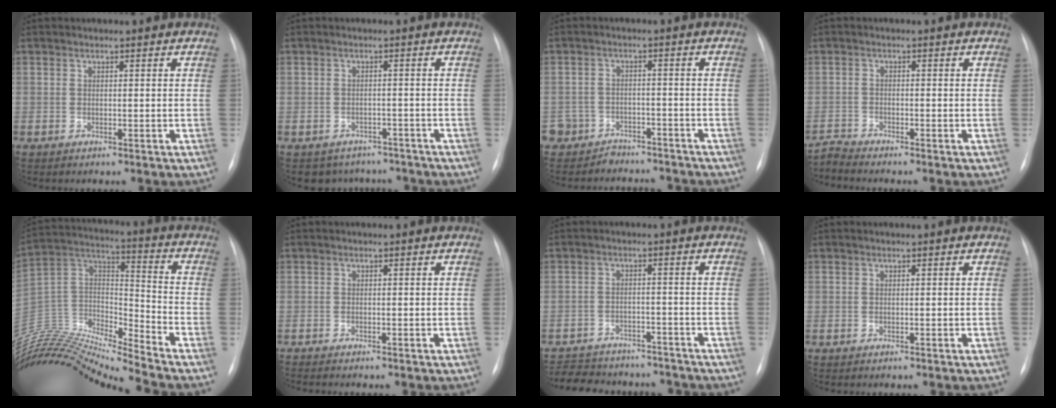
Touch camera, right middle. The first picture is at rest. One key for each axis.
{"total": 5.9, "fx": -5.0, "fy": 3.2, "fz": 0.0, "tx": 0.012, "ty": 0.018, "tz": -0.061}
{"total": 8.6, "fx": -7.3, "fy": 4.5, "fz": 0.4, "tx": -0.007, "ty": 0.018, "tz": -0.096}
{"total": 2.3, "fx": -2.1, "fy": -0.8, "fz": -0.6, "tx": 0.010, "ty": -0.016, "tz": -0.042}
{"total": 20.7, "fx": -19.8, "fy": -1.3, "fz": 5.9, "tx": -0.108, "ty": 0.028, "tz": -0.353}
{"total": 1.5, "fx": -1.3, "fy": 0.0, "fz": 0.7, "tx": -0.008, "ty": -0.002, "tz": -0.018}
{"total": 14.7, "fx": -13.0, "fy": 5.5, "fz": 4.0, "tx": -0.090, "ty": 0.012, "tz": -0.172}
{"total": 0.0}